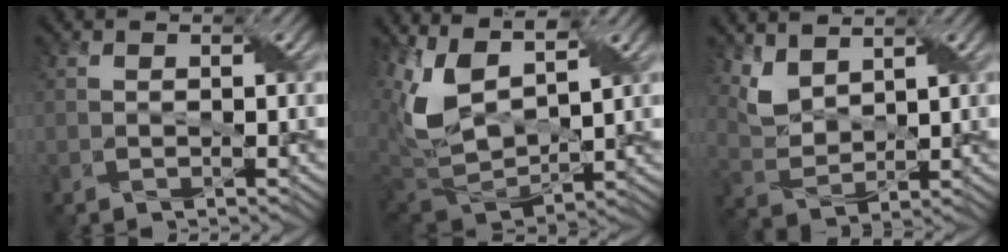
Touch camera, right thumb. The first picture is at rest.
{"total": 11.9, "force": [4.7, 6.2, 9.0], "torque": [-0.238, 0.008, 0.091]}
{"total": 4.8, "force": [3.4, 2.3, 2.4], "torque": [-0.072, -0.002, 0.076]}